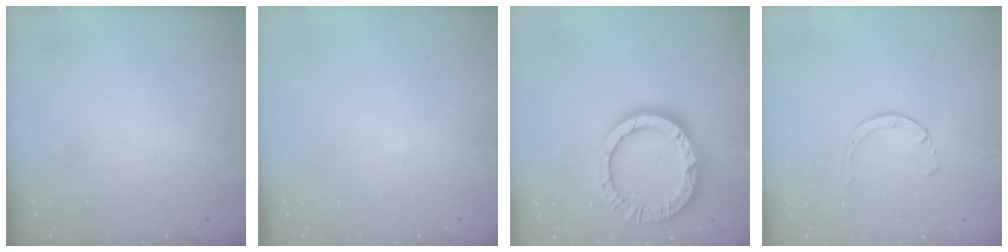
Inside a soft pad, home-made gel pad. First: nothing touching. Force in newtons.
{"total": 0.0}
{"total": 19.2, "press": 19.1, "slide": 1.9}
{"total": 2.8, "press": 2.8, "slide": 0.4}